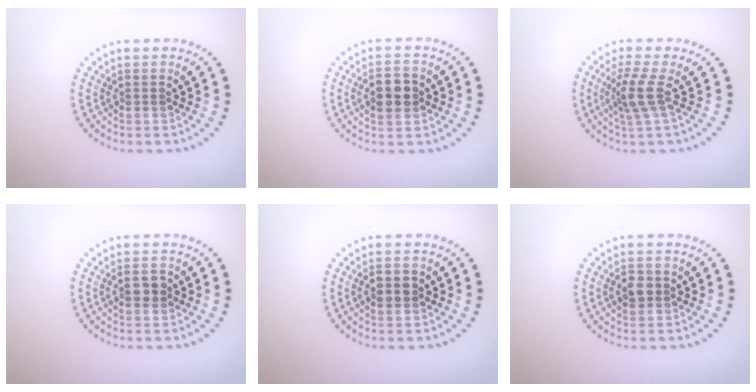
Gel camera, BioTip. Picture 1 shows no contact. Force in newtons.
{"total": 3.6, "press": 3.6, "slide": 0.1}
{"total": 2.8, "press": 2.1, "slide": 1.8}
{"total": 1.8, "press": 1.8, "slide": 0.2}
{"total": 2.4, "press": 2.4, "slide": 0.0}
{"total": 2.0, "press": 2.0, "slide": 0.3}